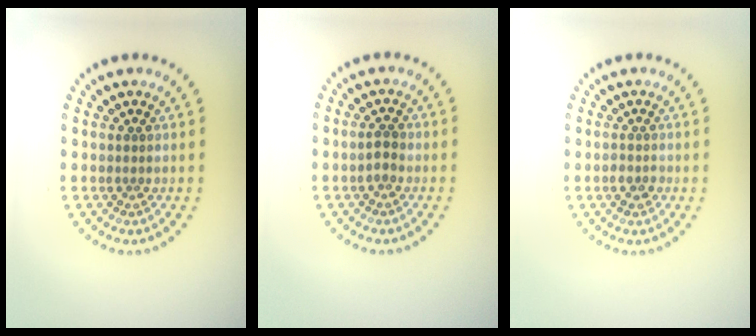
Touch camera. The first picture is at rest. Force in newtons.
{"total": 1.5, "press": 1.4, "slide": 0.2}
{"total": 1.3, "press": 1.2, "slide": 0.5}